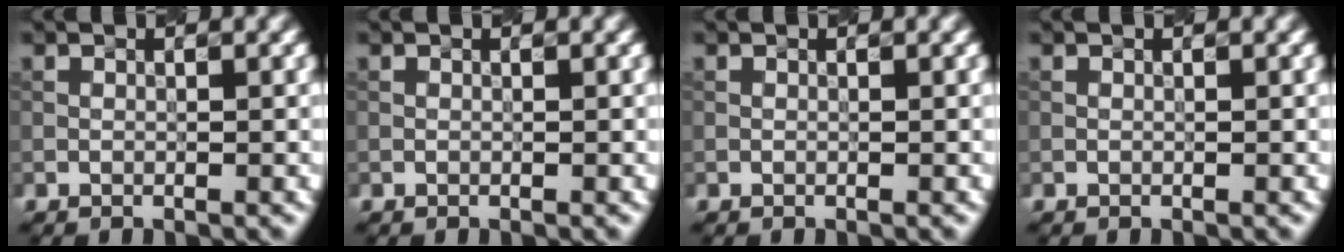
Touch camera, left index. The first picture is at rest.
{"total": 0.0}
{"total": 0.0}
{"total": 0.0}